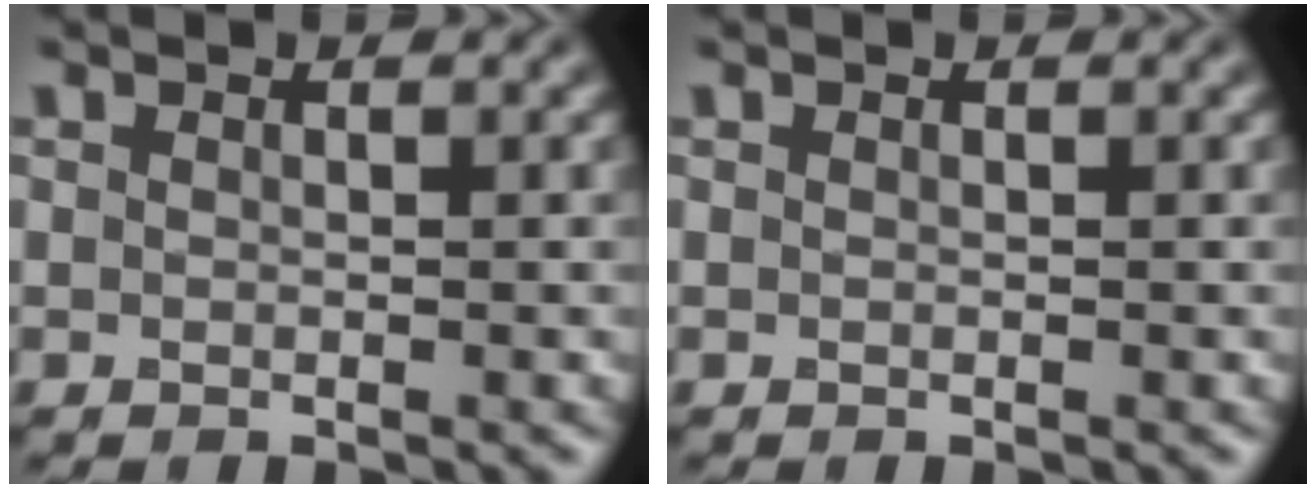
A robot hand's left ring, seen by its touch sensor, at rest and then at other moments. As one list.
[{"total": 0.0}]